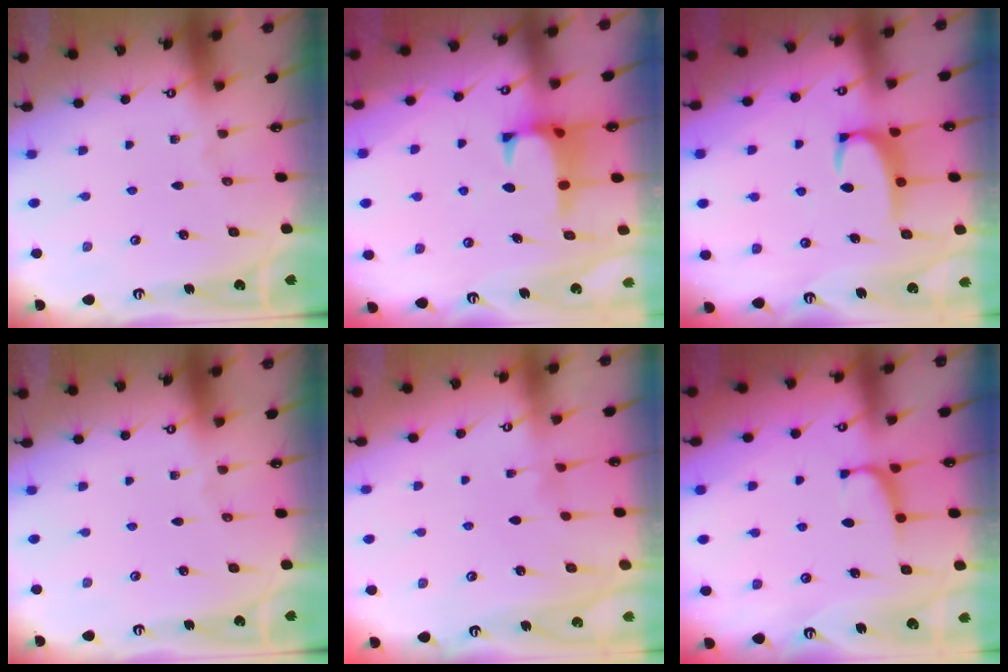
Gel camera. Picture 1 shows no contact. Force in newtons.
{"total": 1.0, "press": 0.7, "slide": 0.8}
{"total": 3.1, "press": 3.1, "slide": 0.5}
{"total": 0.0}
{"total": 3.6, "press": 3.5, "slide": 0.2}
{"total": 0.8, "press": 0.6, "slide": 0.5}